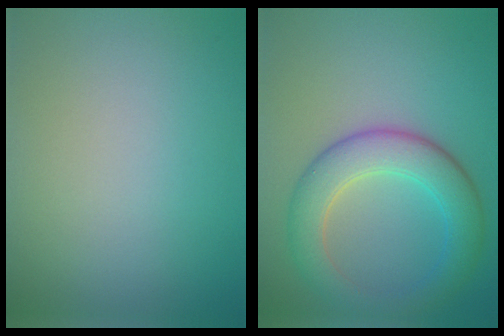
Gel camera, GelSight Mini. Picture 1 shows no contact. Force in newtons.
{"total": 6.0, "press": 6.0, "slide": 0.2}